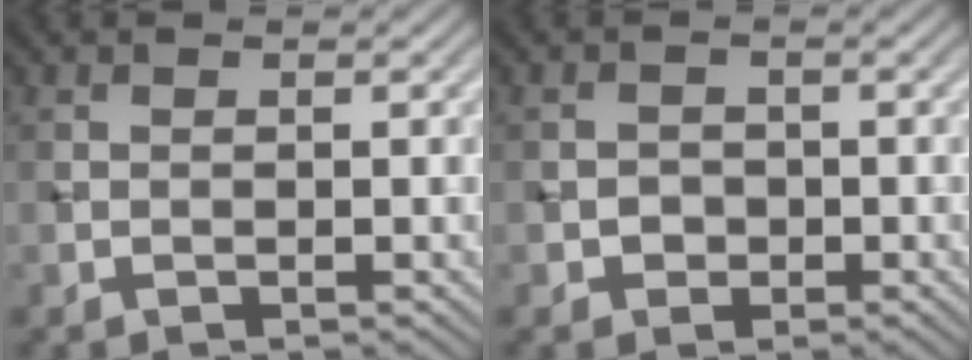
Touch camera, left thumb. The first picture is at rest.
{"total": 1.7, "force": [-0.6, 1.5, 0.5], "torque": [-0.003, -0.002, -0.013]}